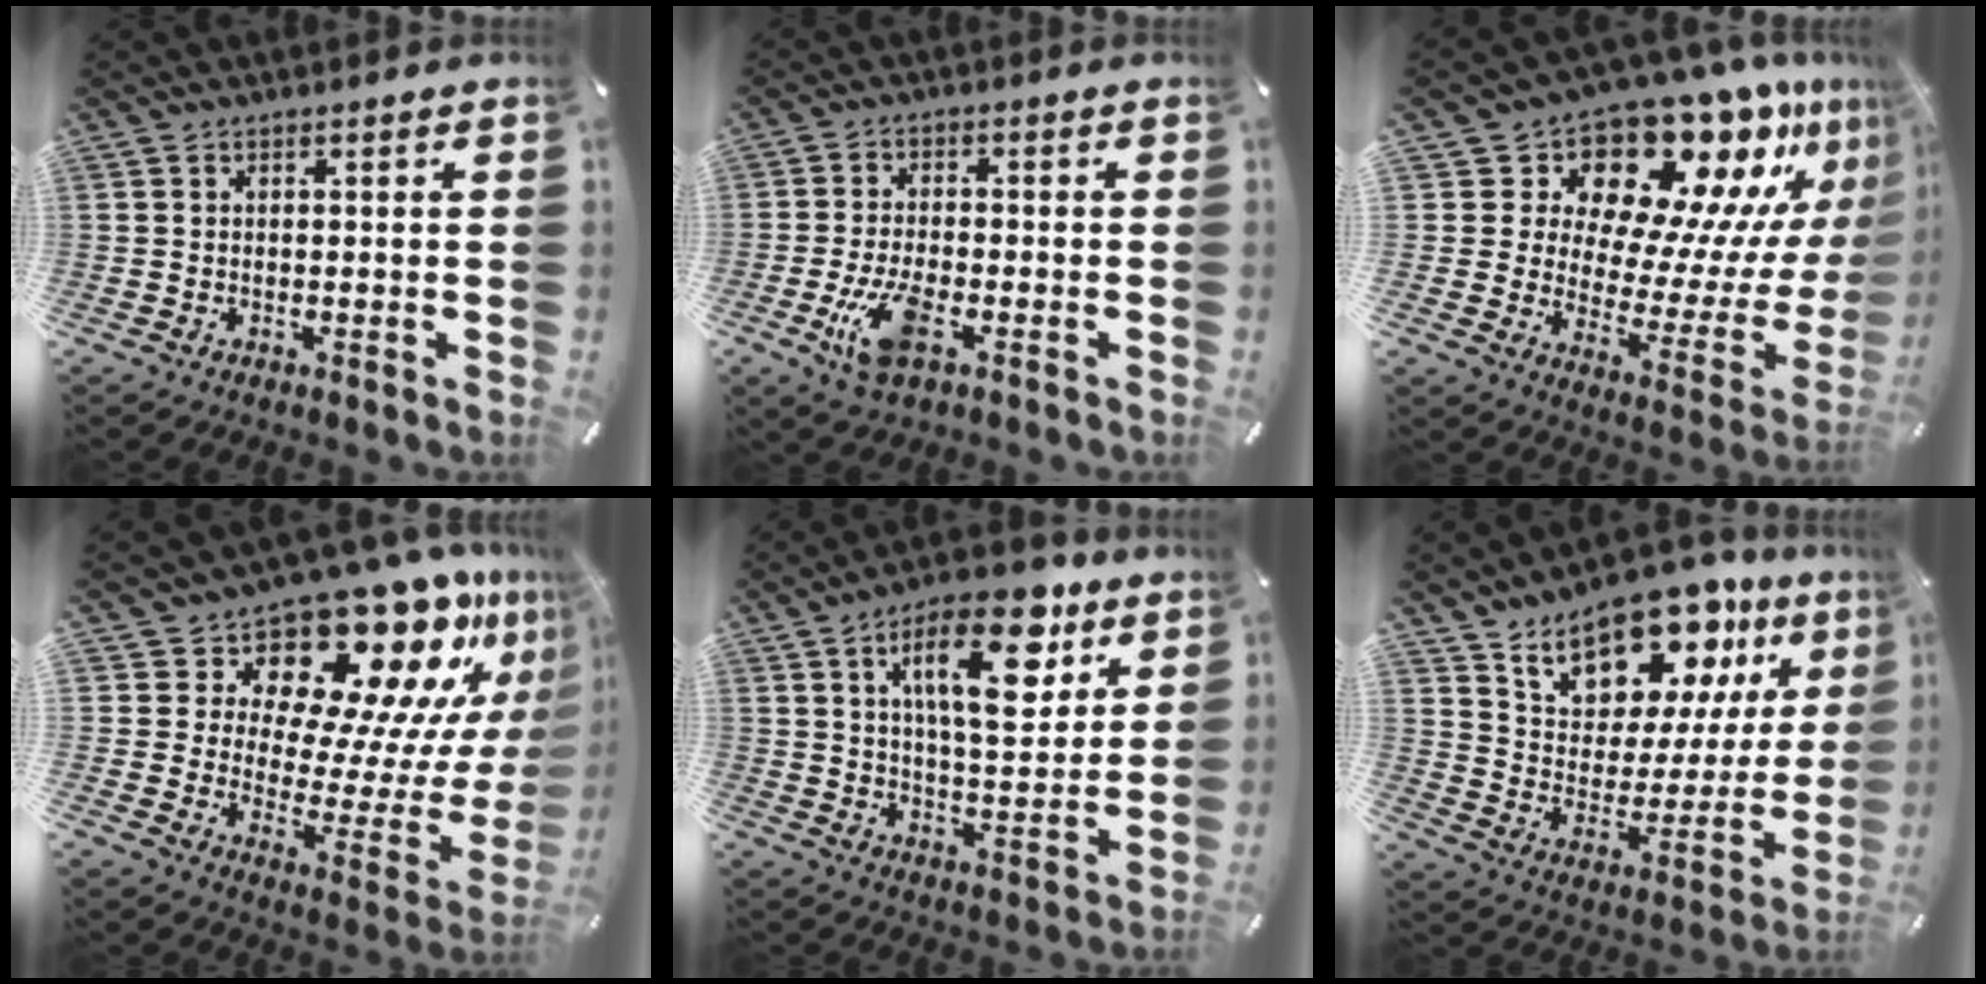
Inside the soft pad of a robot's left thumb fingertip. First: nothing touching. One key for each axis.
{"total": 8.7, "fx": -3.3, "fy": 3.9, "fz": 7.1, "tx": -0.156, "ty": -0.001, "tz": -0.057}
{"total": 16.9, "fx": 14.8, "fy": 6.7, "fz": 4.7, "tx": -0.050, "ty": -0.159, "tz": 0.245}
{"total": 19.6, "fx": 16.0, "fy": 7.9, "fz": 8.3, "tx": -0.088, "ty": -0.158, "tz": 0.261}
{"total": 18.0, "fx": 8.8, "fy": 8.0, "fz": 13.5, "tx": -0.204, "ty": -0.023, "tz": 0.140}
{"total": 17.4, "fx": 13.7, "fy": 8.8, "fz": 6.1, "tx": -0.097, "ty": -0.115, "tz": 0.241}